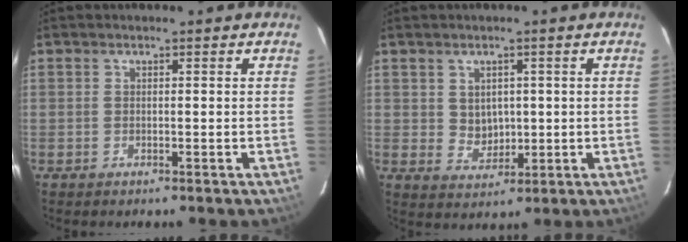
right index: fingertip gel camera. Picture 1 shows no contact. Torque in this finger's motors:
{"motor_torque": [0.04, 0.05, 0.01, 0.00]}